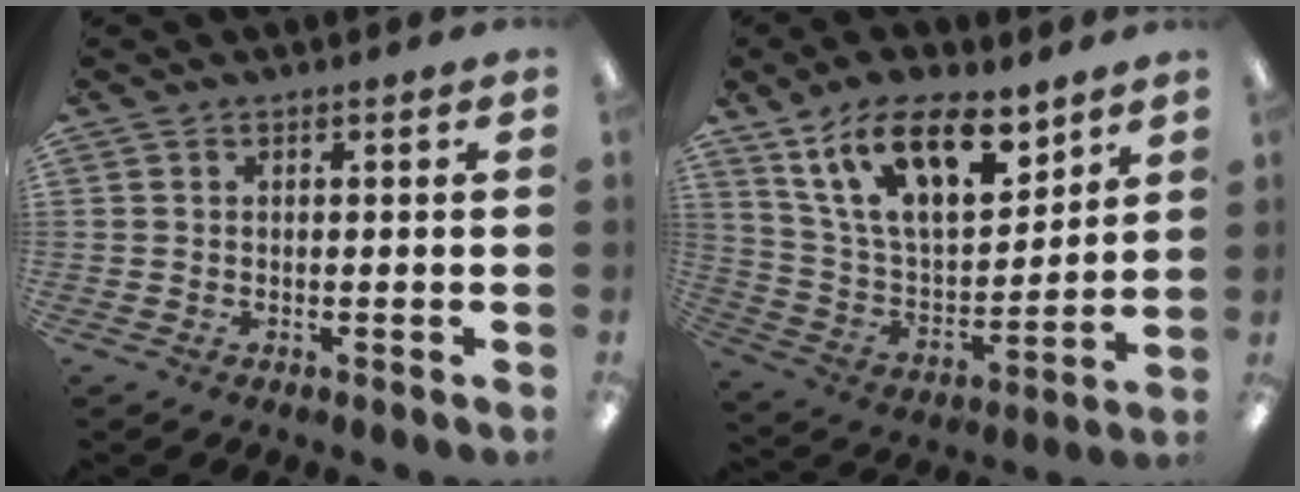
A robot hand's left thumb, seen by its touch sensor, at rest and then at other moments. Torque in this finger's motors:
{"motor_torque": [0.97, 0.00, 1.17, -1.60, 0.17]}